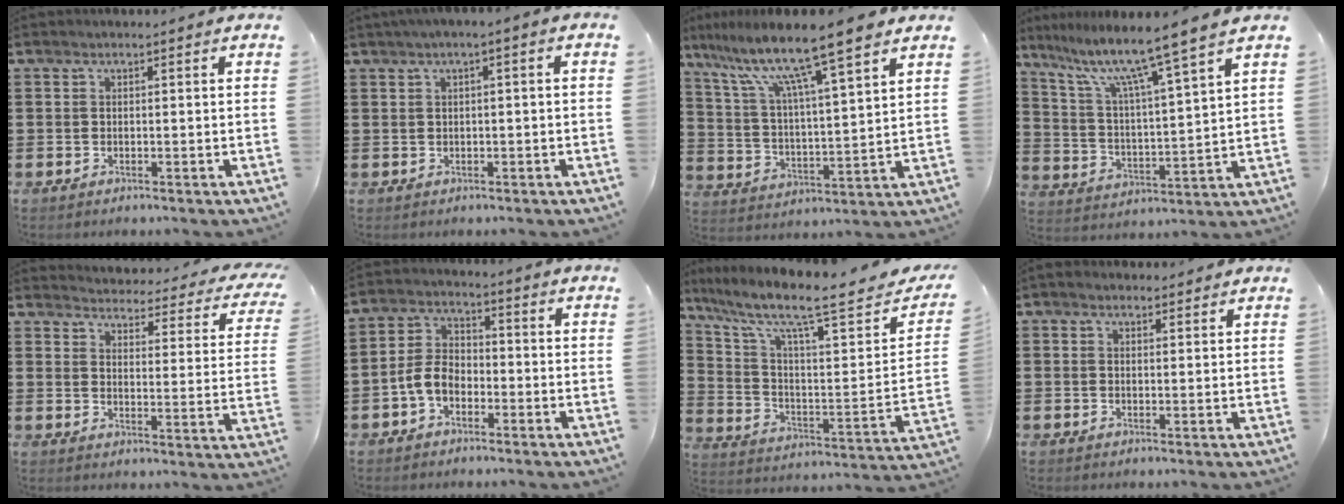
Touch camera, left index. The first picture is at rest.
{"total": 1.5, "force": [-0.4, 0.1, 1.4], "torque": [-0.022, -0.003, -0.009]}
{"total": 11.0, "force": [8.7, -0.1, 6.8], "torque": [-0.163, -0.048, 0.141]}
{"total": 9.6, "force": [7.8, -0.9, 5.5], "torque": [-0.138, -0.052, 0.123]}
{"total": 3.3, "force": [3.2, 0.0, 0.8], "torque": [-0.028, -0.036, 0.048]}
{"total": 5.0, "force": [-2.3, 3.1, 3.1], "torque": [-0.085, 0.005, -0.053]}
{"total": 10.1, "force": [7.7, 1.8, 6.3], "torque": [-0.140, -0.058, 0.120]}
{"total": 1.5, "force": [1.3, 0.6, 0.3], "torque": [-0.008, 0.006, 0.026]}